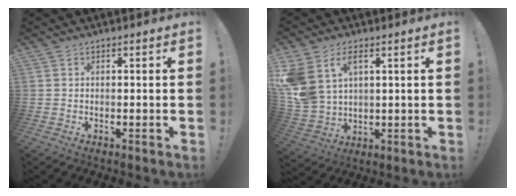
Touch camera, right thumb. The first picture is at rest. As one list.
[{"total": 10.9, "force": [5.0, 7.2, 6.6], "torque": [-0.150, -0.022, 0.098]}]